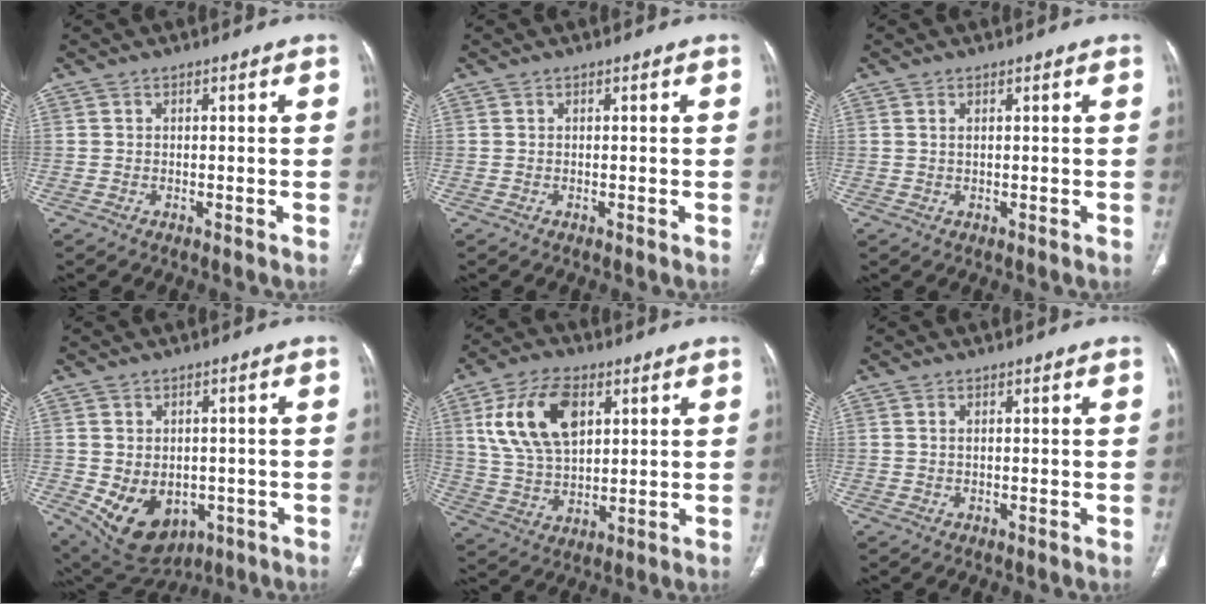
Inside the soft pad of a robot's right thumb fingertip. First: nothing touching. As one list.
[{"total": 0.0}, {"total": 0.8, "force": [0.3, 0.3, 0.6], "torque": [-0.017, 0.004, 0.007]}, {"total": 12.2, "force": [-3.3, 9.0, 7.5], "torque": [-0.109, -0.003, -0.023]}, {"total": 15.4, "force": [5.5, 8.9, 11.3], "torque": [-0.198, -0.011, 0.111]}, {"total": 0.6, "force": [0.3, 0.2, 0.5], "torque": [-0.015, 0.003, 0.006]}]